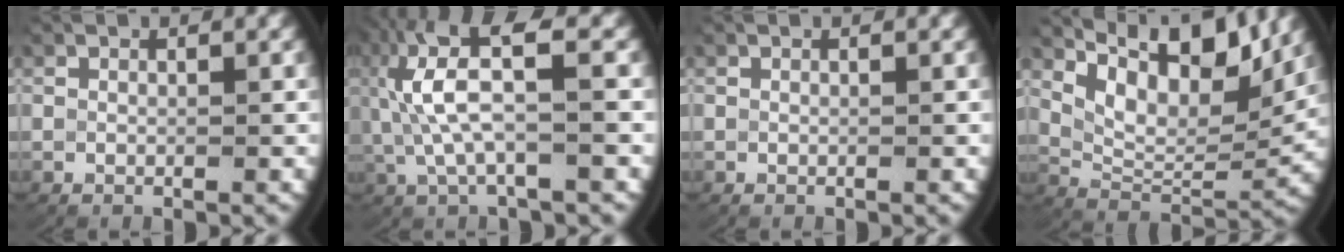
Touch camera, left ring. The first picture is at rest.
{"total": 7.1, "force": [1.4, 2.8, 6.4], "torque": [-0.140, 0.002, 0.027]}
{"total": 0.0}
{"total": 8.9, "force": [4.4, 4.4, 6.4], "torque": [-0.112, -0.010, 0.079]}